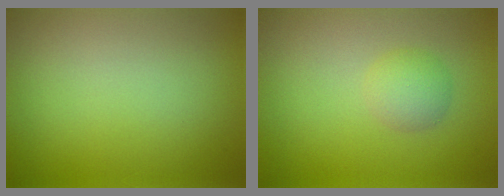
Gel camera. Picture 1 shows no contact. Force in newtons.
{"total": 2.0, "press": 2.0, "slide": 0.1}